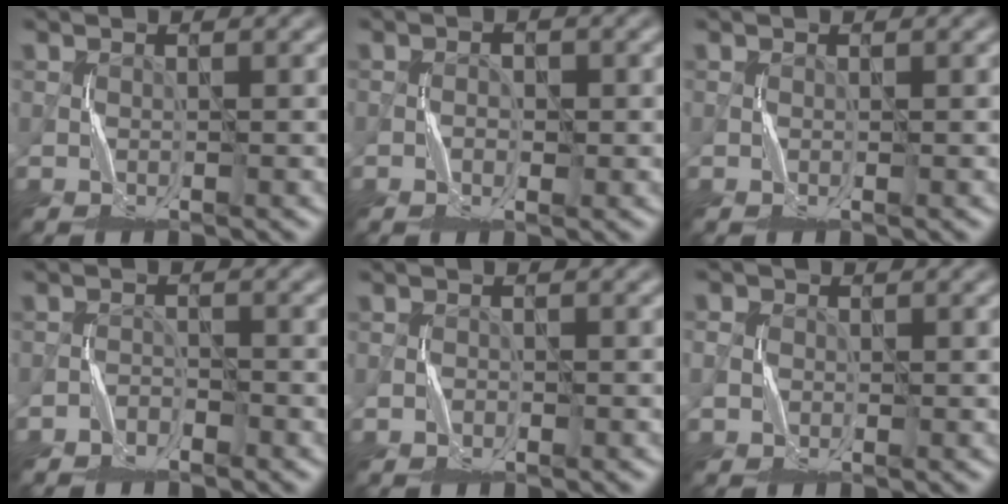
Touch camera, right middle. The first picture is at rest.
{"total": 1.2, "force": [-0.6, 0.6, 0.9], "torque": [-0.010, 0.004, -0.014]}
{"total": 0.0}
{"total": 1.5, "force": [-1.4, 0.4, 0.0], "torque": [0.001, 0.005, -0.027]}
{"total": 0.7, "force": [-0.6, 0.4, 0.1], "torque": [-0.002, 0.003, -0.012]}
{"total": 1.5, "force": [-0.2, 1.4, 0.3], "torque": [-0.014, -0.002, -0.002]}